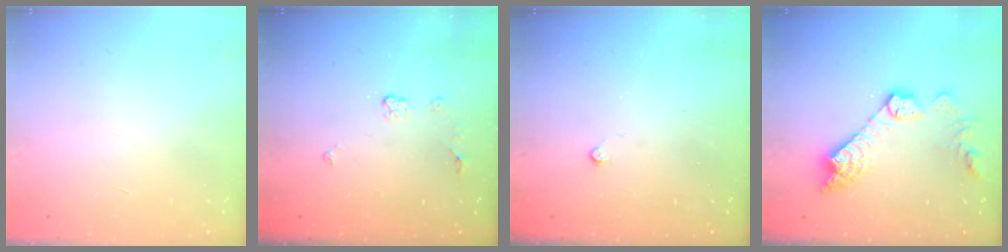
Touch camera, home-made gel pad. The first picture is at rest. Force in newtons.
{"total": 3.6, "press": 3.5, "slide": 0.6}
{"total": 2.0, "press": 1.9, "slide": 0.3}
{"total": 14.7, "press": 14.7, "slide": 0.9}